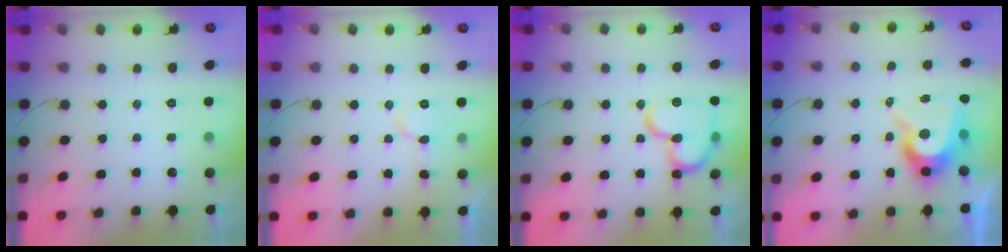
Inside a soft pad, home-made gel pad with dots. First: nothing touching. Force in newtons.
{"total": 7.4, "press": 7.4, "slide": 0.5}
{"total": 17.2, "press": 17.1, "slide": 1.6}
{"total": 11.6, "press": 11.6, "slide": 0.9}